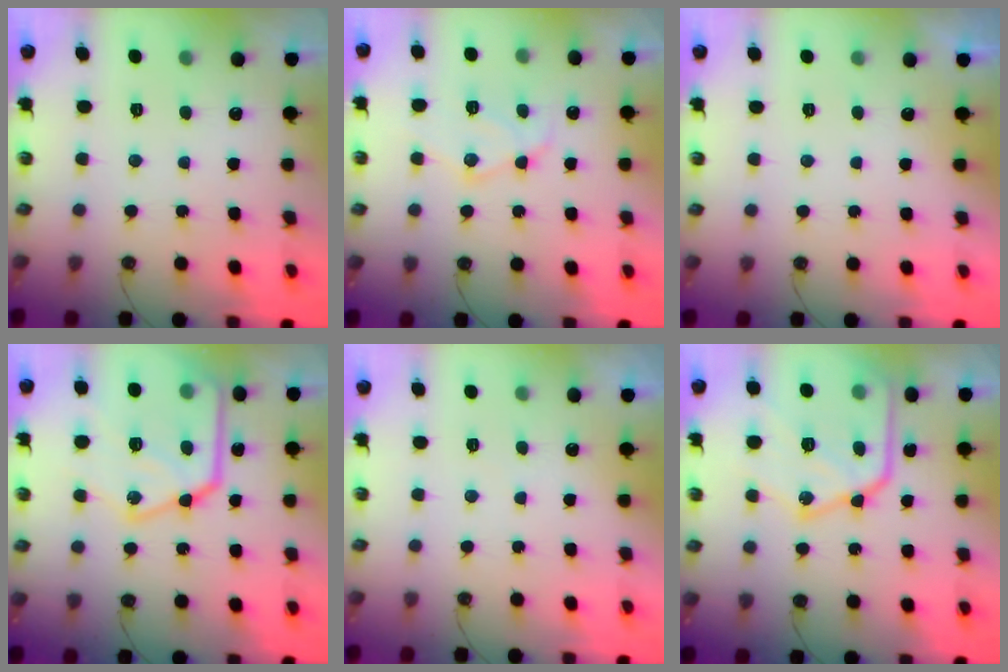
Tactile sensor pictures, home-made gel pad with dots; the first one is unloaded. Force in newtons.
{"total": 12.4, "press": 12.3, "slide": 1.0}
{"total": 0.0}
{"total": 24.8, "press": 24.7, "slide": 2.6}
{"total": 3.1, "press": 3.0, "slide": 0.5}
{"total": 23.6, "press": 23.5, "slide": 2.3}